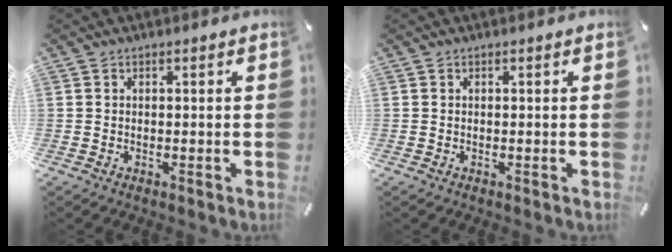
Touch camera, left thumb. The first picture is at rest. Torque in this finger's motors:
{"motor_torque": [0.00, 0.00, -0.02, 0.02, 0.00]}